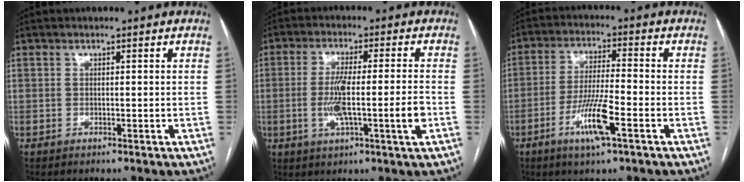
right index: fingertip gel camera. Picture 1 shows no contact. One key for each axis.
{"total": 9.1, "fx": -1.9, "fy": 0.0, "fz": 8.8, "tx": -0.166, "ty": 0.000, "tz": -0.033}
{"total": 8.6, "fx": -3.9, "fy": 0.4, "fz": 7.7, "tx": -0.153, "ty": -0.010, "tz": -0.072}